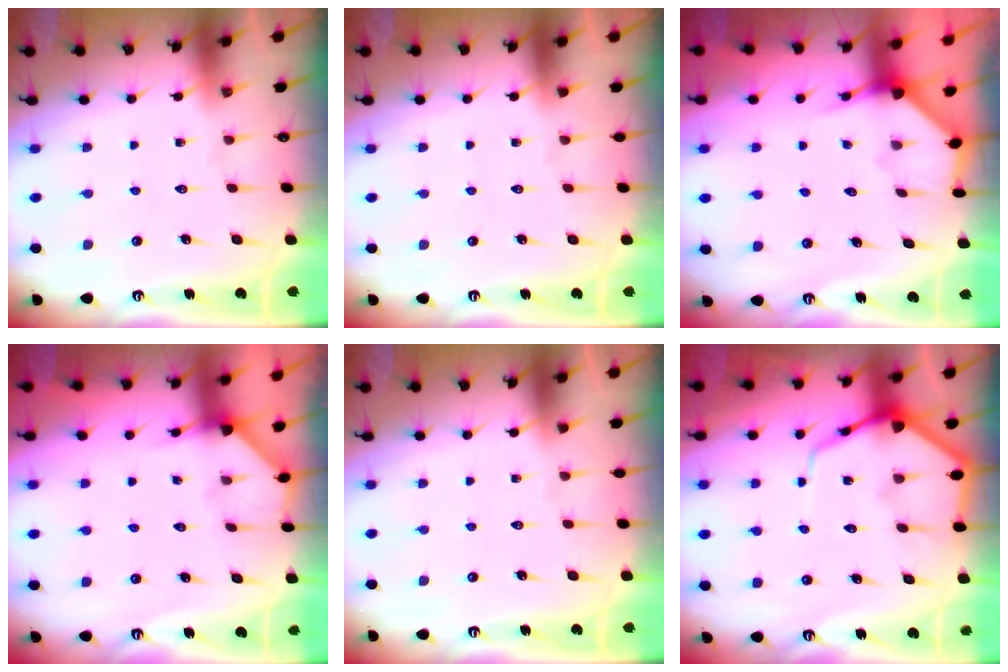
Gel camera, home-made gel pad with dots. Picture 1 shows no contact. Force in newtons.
{"total": 0.0}
{"total": 4.8, "press": 4.7, "slide": 0.3}
{"total": 2.9, "press": 2.9, "slide": 0.2}
{"total": 0.0}
{"total": 8.2, "press": 8.2, "slide": 0.9}